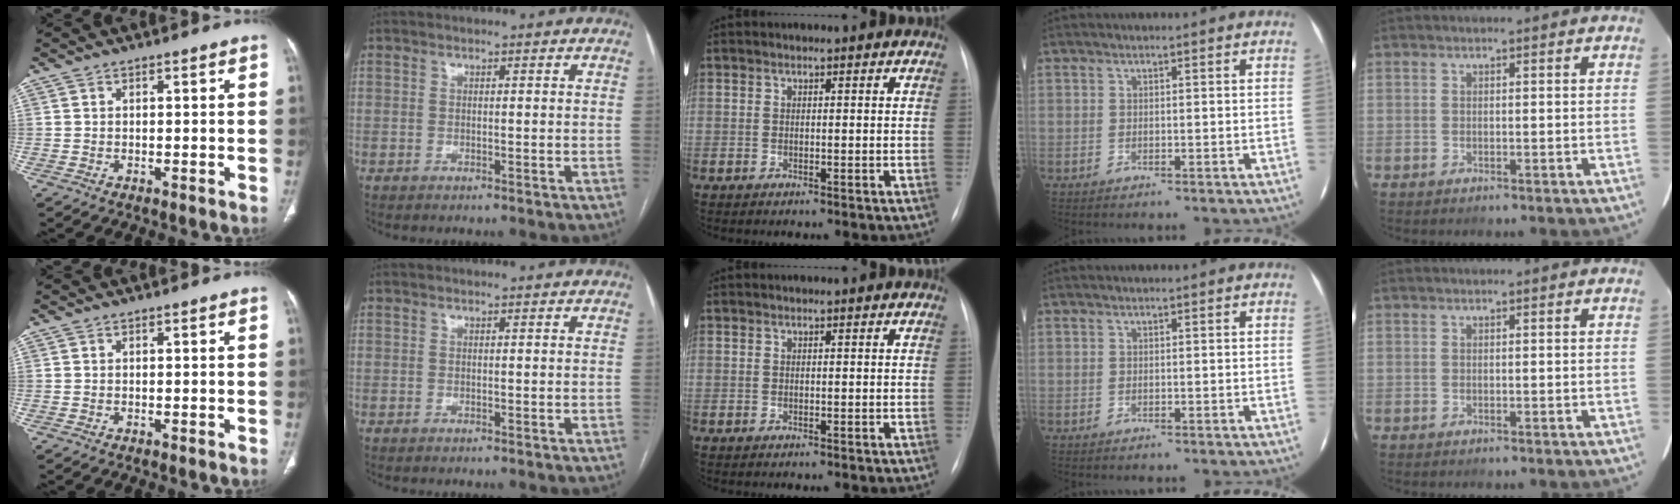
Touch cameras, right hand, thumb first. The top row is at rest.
{}